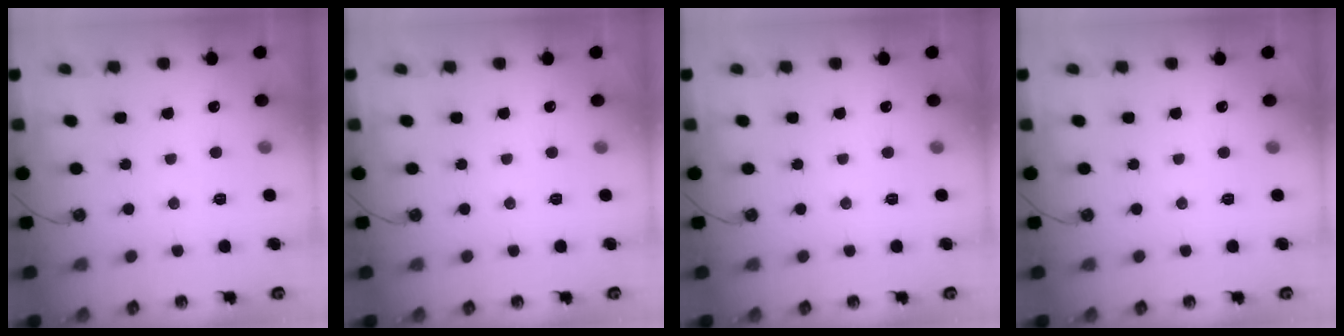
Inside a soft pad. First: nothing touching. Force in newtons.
{"total": 0.0}
{"total": 0.0}
{"total": 0.0}